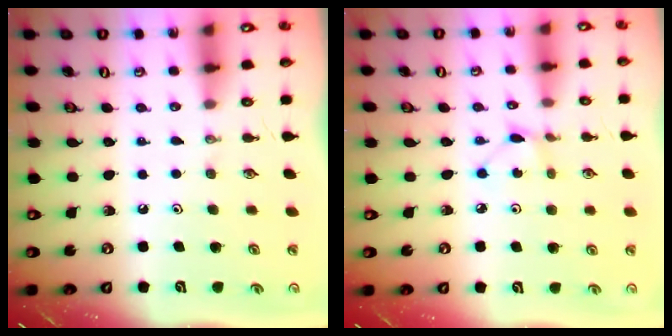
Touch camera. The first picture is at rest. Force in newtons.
{"total": 2.2, "press": 2.1, "slide": 0.3}